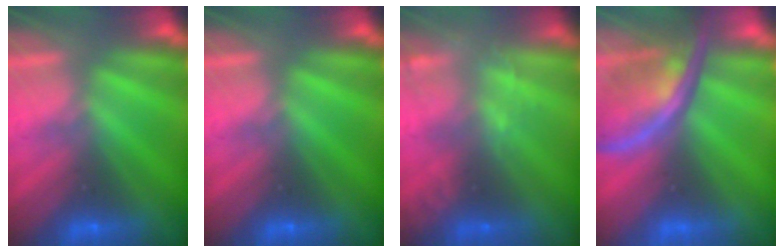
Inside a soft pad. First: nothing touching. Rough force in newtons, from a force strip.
{"total": 0.0}
{"total": 2.1}
{"total": 2.6}